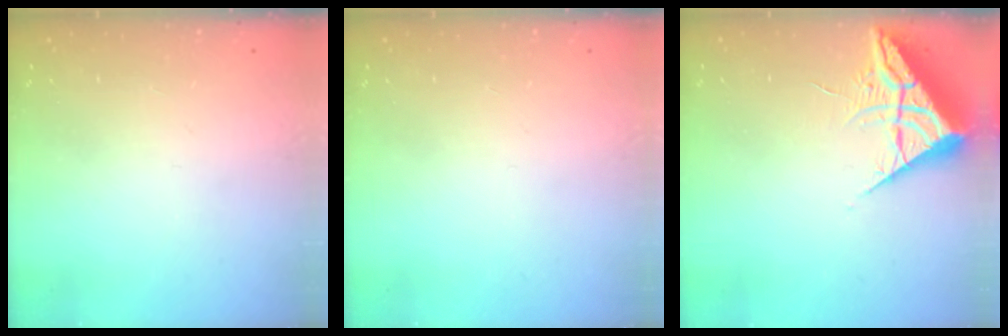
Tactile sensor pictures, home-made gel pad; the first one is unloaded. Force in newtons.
{"total": 0.0}
{"total": 7.1, "press": 7.1, "slide": 0.4}